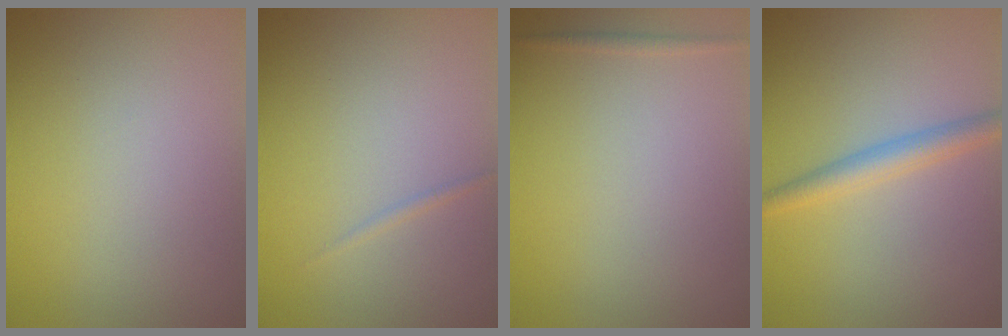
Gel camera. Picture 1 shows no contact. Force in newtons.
{"total": 0.5, "press": 0.5, "slide": 0.0}
{"total": 0.5, "press": 0.5, "slide": 0.1}
{"total": 2.6, "press": 2.6, "slide": 0.0}